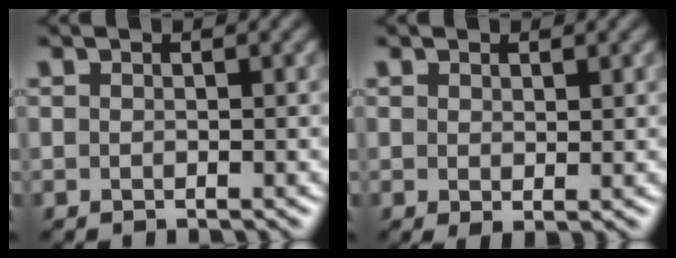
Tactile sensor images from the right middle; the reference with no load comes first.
{"total": 1.0, "force": [0.3, 0.3, 0.9], "torque": [-0.017, -0.002, 0.008]}